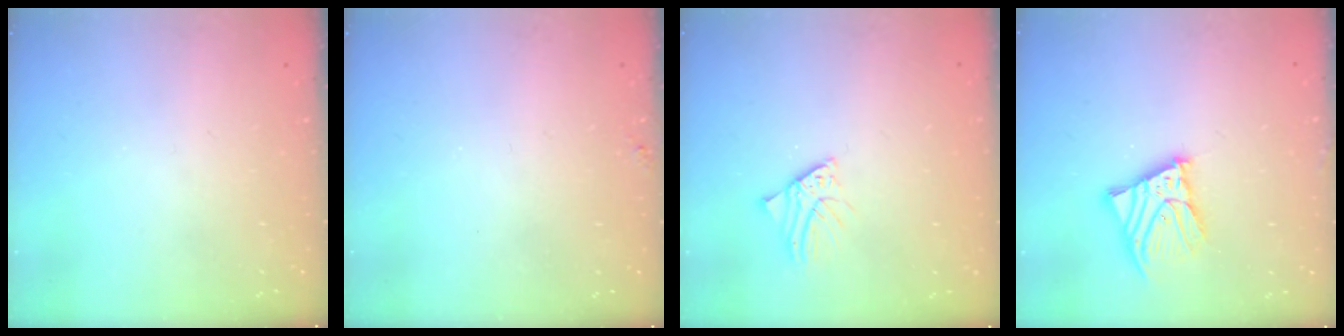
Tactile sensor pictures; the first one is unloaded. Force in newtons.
{"total": 4.2, "press": 4.2, "slide": 0.5}
{"total": 2.6, "press": 2.6, "slide": 0.4}
{"total": 9.6, "press": 9.5, "slide": 0.9}